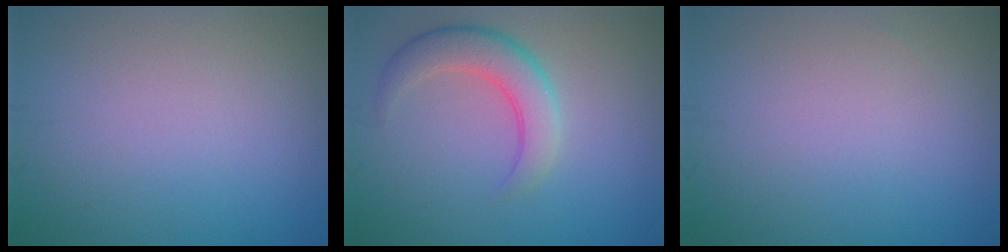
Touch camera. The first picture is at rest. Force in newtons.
{"total": 4.3, "press": 4.3, "slide": 0.3}
{"total": 0.0}